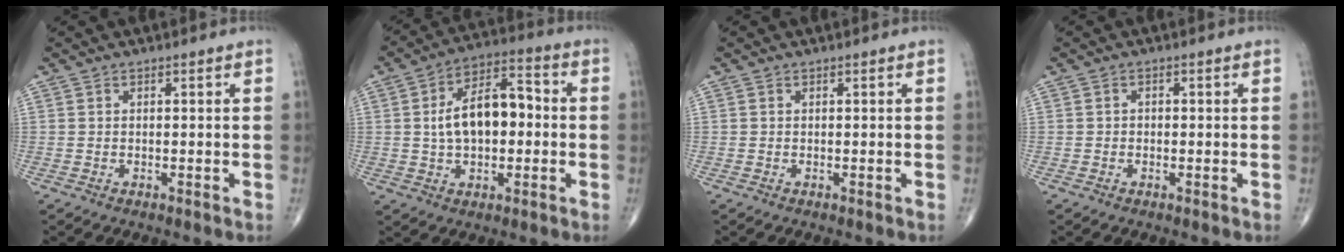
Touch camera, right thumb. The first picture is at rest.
{"total": 13.5, "force": [0.3, 7.7, 11.0], "torque": [-0.169, 0.032, -0.002]}
{"total": 0.0}
{"total": 0.8, "force": [-0.2, 0.7, 0.4], "torque": [-0.001, 0.002, -0.006]}